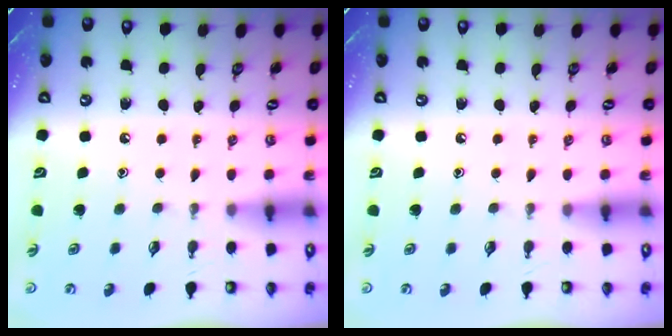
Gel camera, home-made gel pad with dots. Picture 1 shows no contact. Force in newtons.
{"total": 0.0}